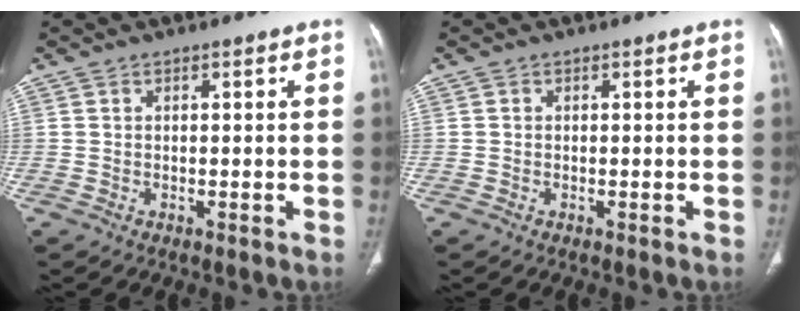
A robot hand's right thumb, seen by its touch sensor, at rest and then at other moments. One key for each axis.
{"total": 0.0}